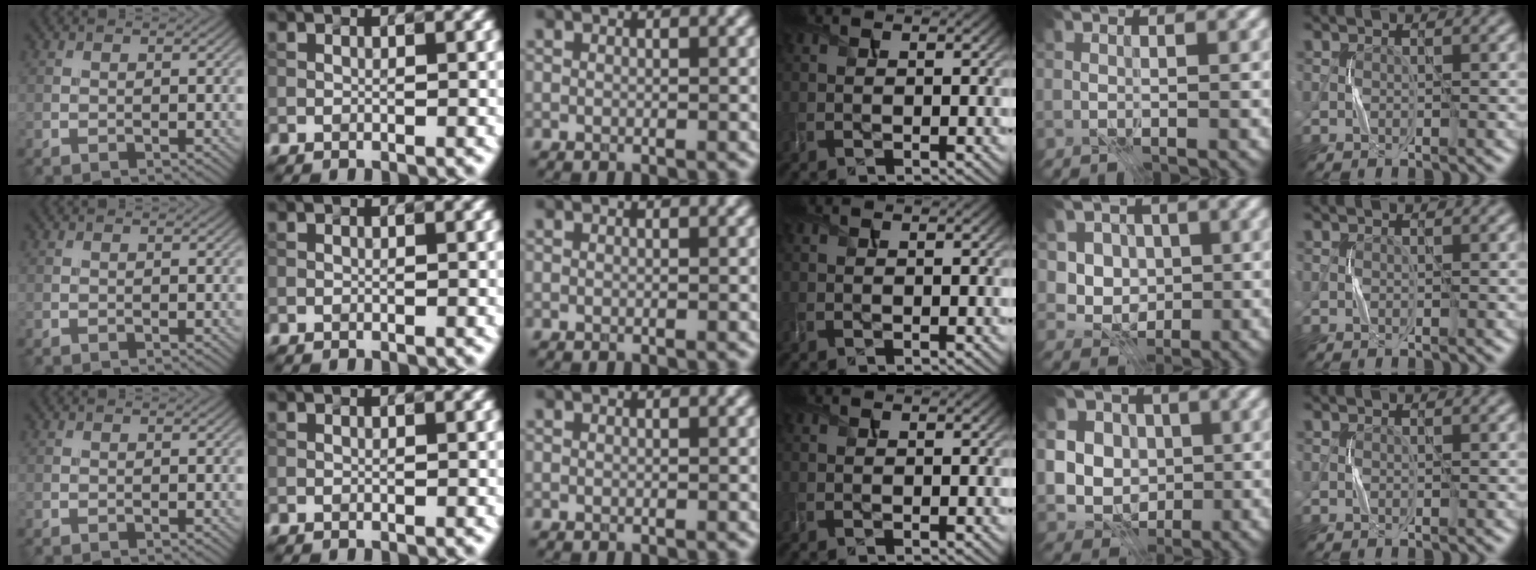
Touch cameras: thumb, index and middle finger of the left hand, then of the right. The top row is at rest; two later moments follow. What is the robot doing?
{"motion": "press", "object": "joystick"}